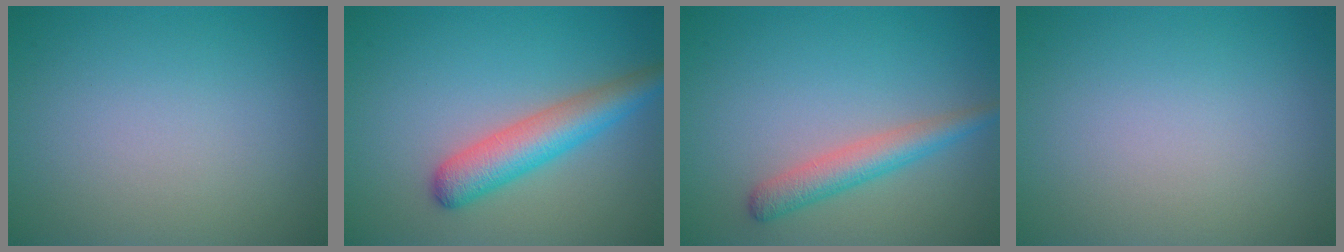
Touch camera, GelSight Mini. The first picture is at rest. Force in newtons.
{"total": 4.7, "press": 4.6, "slide": 0.1}
{"total": 3.0, "press": 3.0, "slide": 0.2}
{"total": 0.0}